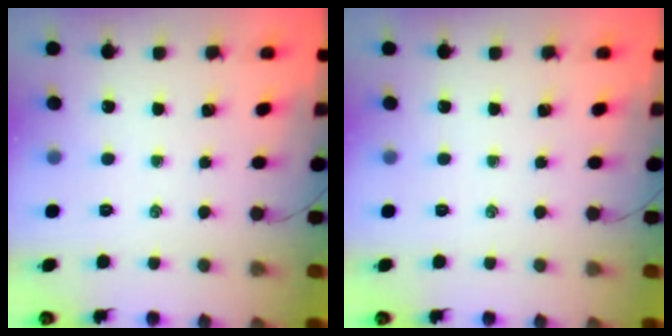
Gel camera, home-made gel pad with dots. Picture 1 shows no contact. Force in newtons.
{"total": 0.0}